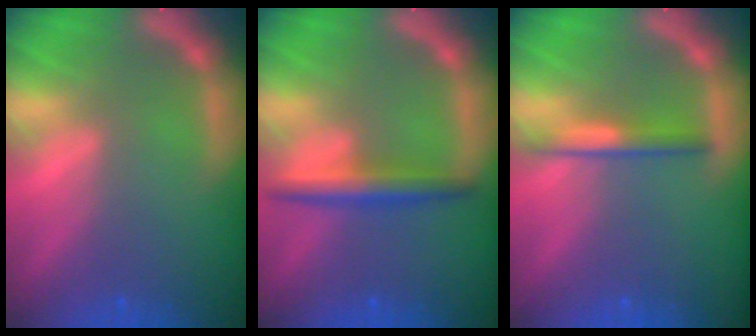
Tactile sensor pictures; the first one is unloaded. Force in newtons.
{"total": 3.5}
{"total": 2.4}